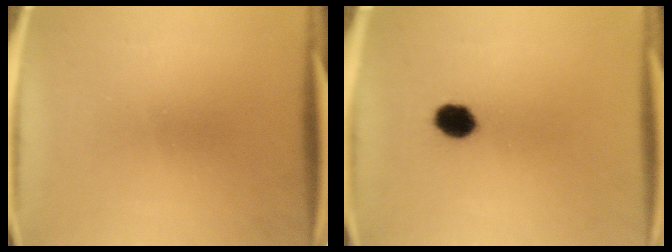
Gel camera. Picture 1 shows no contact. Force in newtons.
{"total": 5.4}